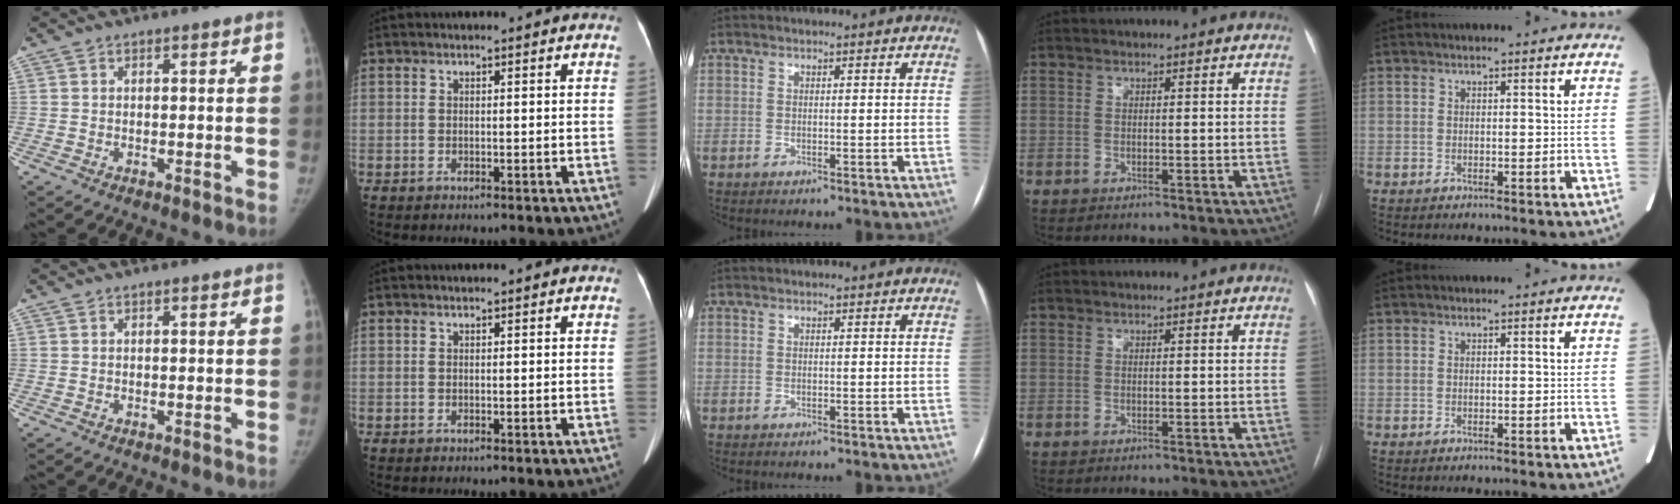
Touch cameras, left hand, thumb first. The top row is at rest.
{}